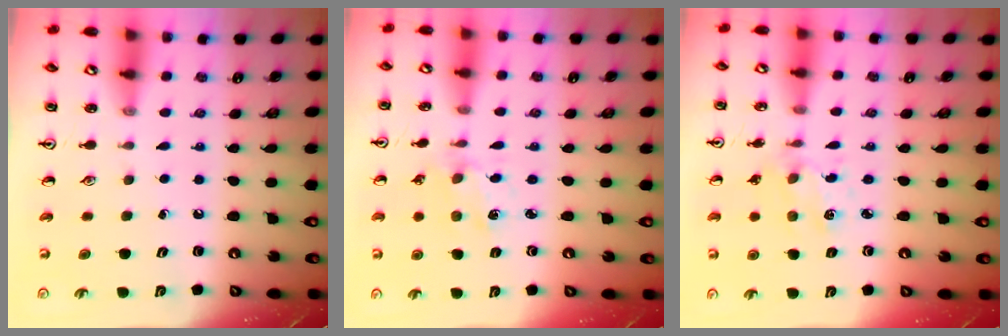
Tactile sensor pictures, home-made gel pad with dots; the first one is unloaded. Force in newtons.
{"total": 1.1, "press": 1.0, "slide": 0.2}
{"total": 1.9, "press": 1.9, "slide": 0.3}